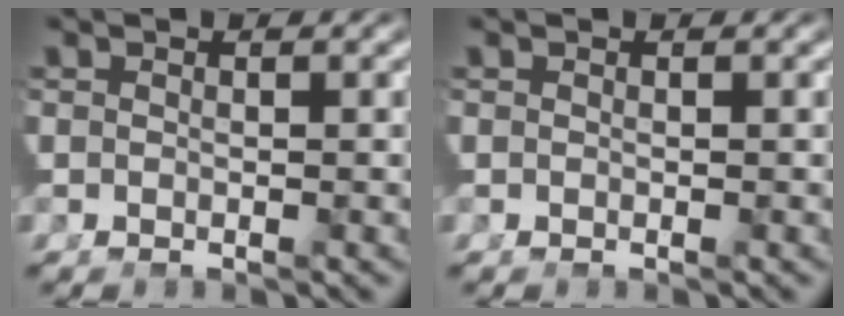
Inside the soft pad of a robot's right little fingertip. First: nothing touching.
{"total": 0.0}